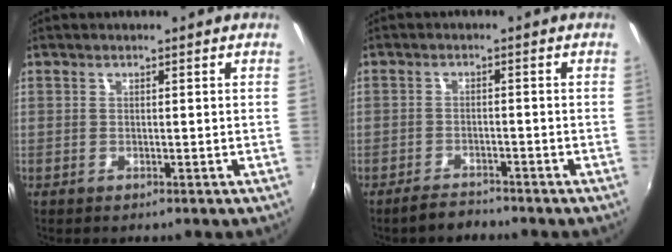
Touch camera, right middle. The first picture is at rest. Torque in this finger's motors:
{"motor_torque": [0.60, -0.50, -0.03, 0.00]}